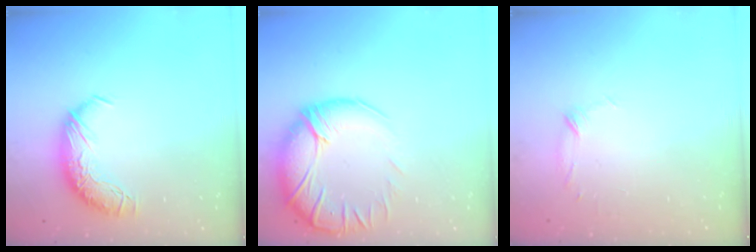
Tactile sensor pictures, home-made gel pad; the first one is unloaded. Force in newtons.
{"total": 7.6, "press": 5.9, "slide": 4.8}
{"total": 7.0, "press": 7.0, "slide": 0.8}